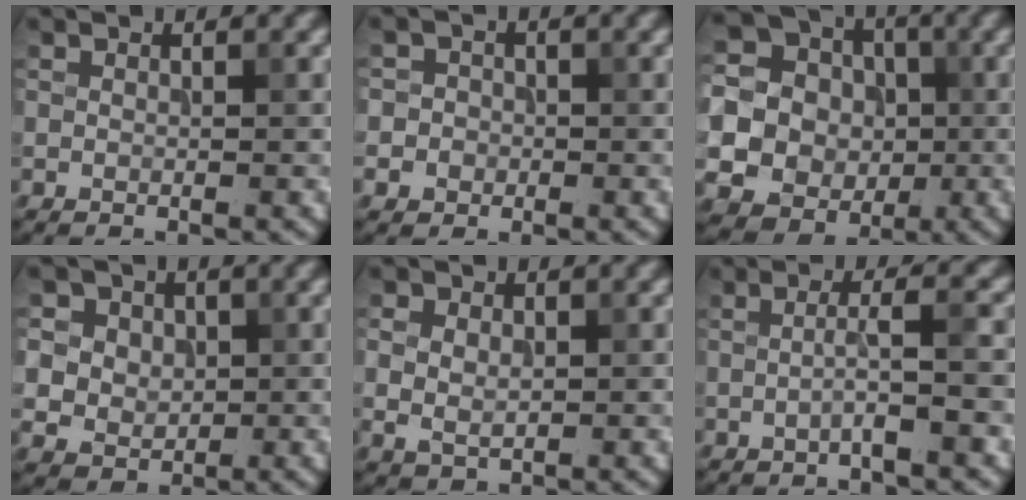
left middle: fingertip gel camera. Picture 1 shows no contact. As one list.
[{"total": 2.4, "force": [-0.4, 2.3, 0.5], "torque": [0.018, 0.010, -0.025]}, {"total": 18.7, "force": [-2.0, 17.9, 5.2], "torque": [-0.157, 0.003, -0.067]}, {"total": 7.4, "force": [2.7, 6.1, 3.1], "torque": [-0.061, 0.021, 0.028]}, {"total": 2.8, "force": [0.3, 2.2, 1.8], "torque": [-0.031, 0.003, 0.005]}, {"total": 2.9, "force": [-0.7, 0.2, 2.8], "torque": [-0.043, 0.012, -0.021]}]